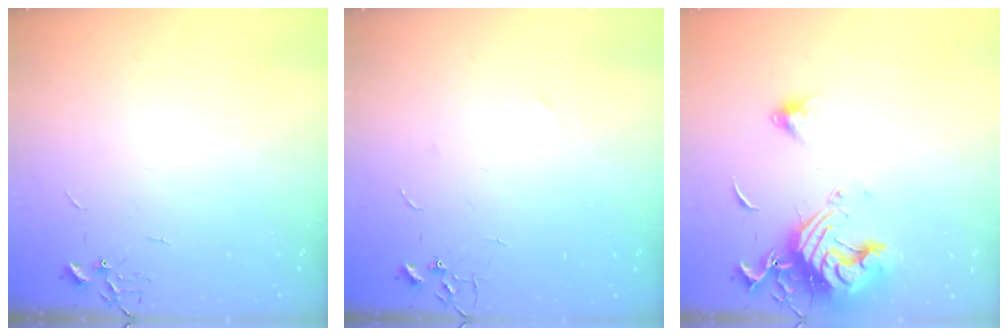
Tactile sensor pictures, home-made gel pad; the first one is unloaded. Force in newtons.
{"total": 3.1, "press": 3.1, "slide": 0.3}
{"total": 15.3, "press": 15.2, "slide": 1.8}